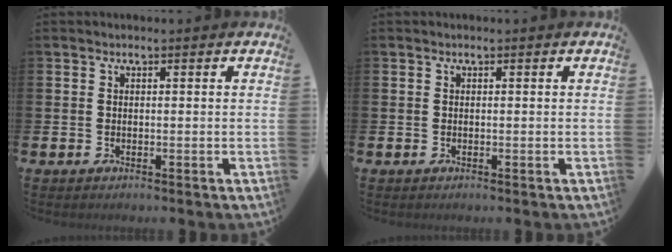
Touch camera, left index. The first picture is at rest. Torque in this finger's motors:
{"motor_torque": [0.00, 0.00, -0.02, 0.01]}